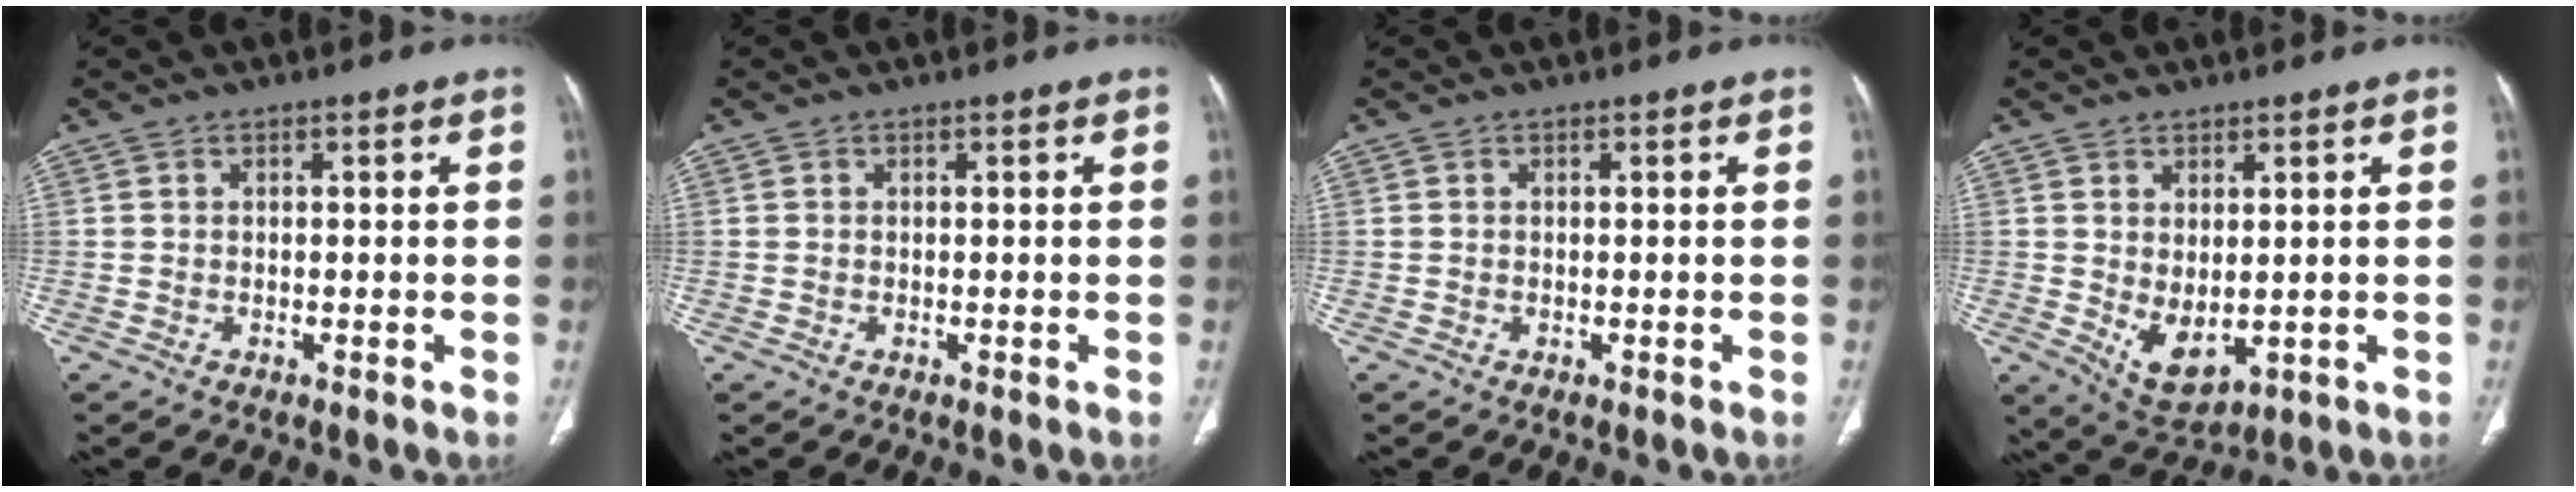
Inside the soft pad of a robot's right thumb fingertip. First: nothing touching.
{"total": 0.0}
{"total": 0.0}
{"total": 6.7, "force": [-0.2, 3.6, 5.7], "torque": [-0.085, -0.013, 0.021]}